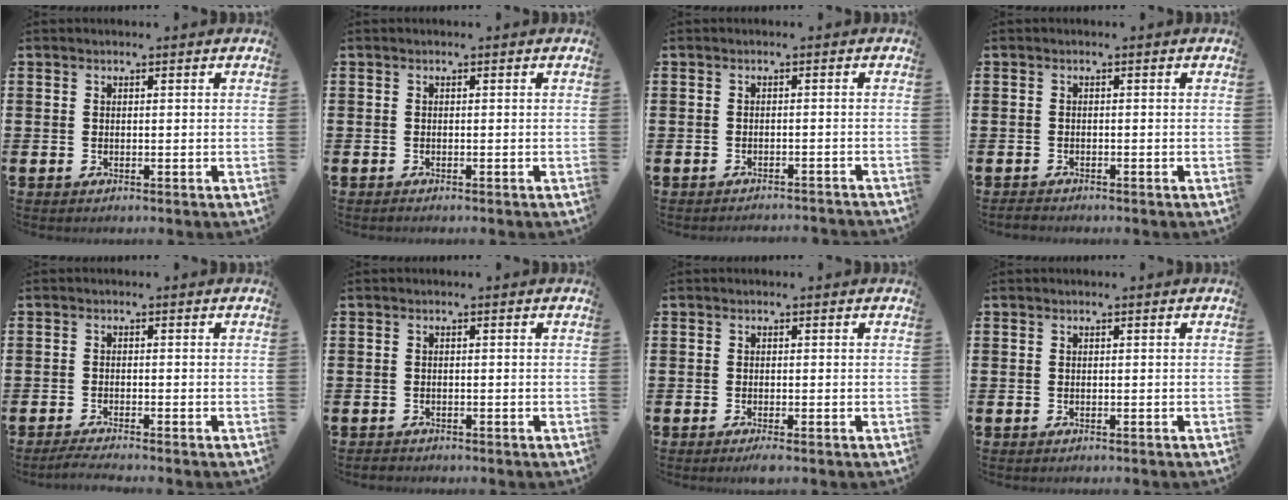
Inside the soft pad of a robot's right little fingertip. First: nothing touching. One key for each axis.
{"total": 0.0}
{"total": 1.0, "fx": -1.0, "fy": -0.2, "fz": -0.1, "tx": 0.000, "ty": 0.003, "tz": -0.021}
{"total": 0.7, "fx": -0.6, "fy": 0.2, "fz": 0.2, "tx": -0.005, "ty": 0.001, "tz": -0.014}
{"total": 1.4, "fx": -1.2, "fy": -0.1, "fz": 0.7, "tx": -0.011, "ty": 0.001, "tz": -0.023}
{"total": 0.5, "fx": -0.5, "fy": 0.2, "fz": 0.0, "tx": -0.003, "ty": 0.001, "tz": -0.012}
{"total": 1.0, "fx": -0.6, "fy": 0.0, "fz": 0.8, "tx": -0.013, "ty": -0.002, "tz": -0.012}
{"total": 0.0}